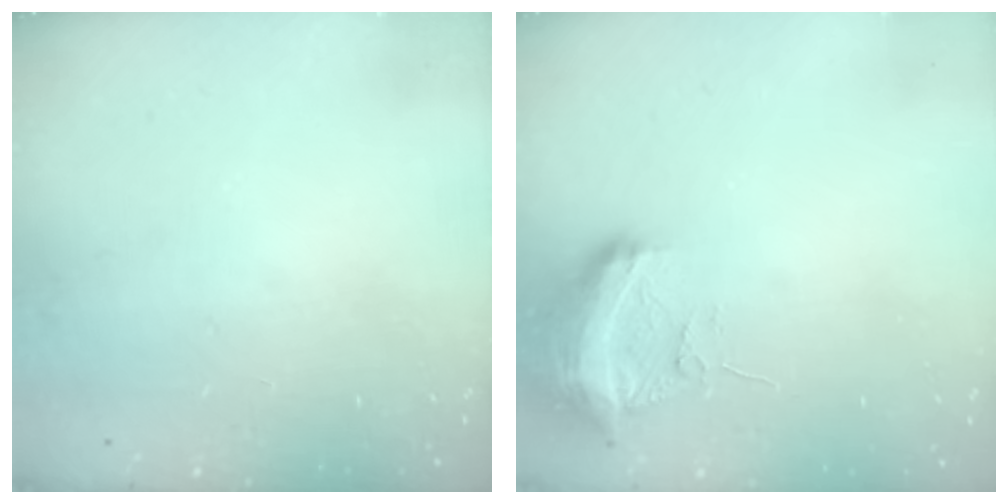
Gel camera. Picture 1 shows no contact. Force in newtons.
{"total": 10.0, "press": 10.0, "slide": 0.8}